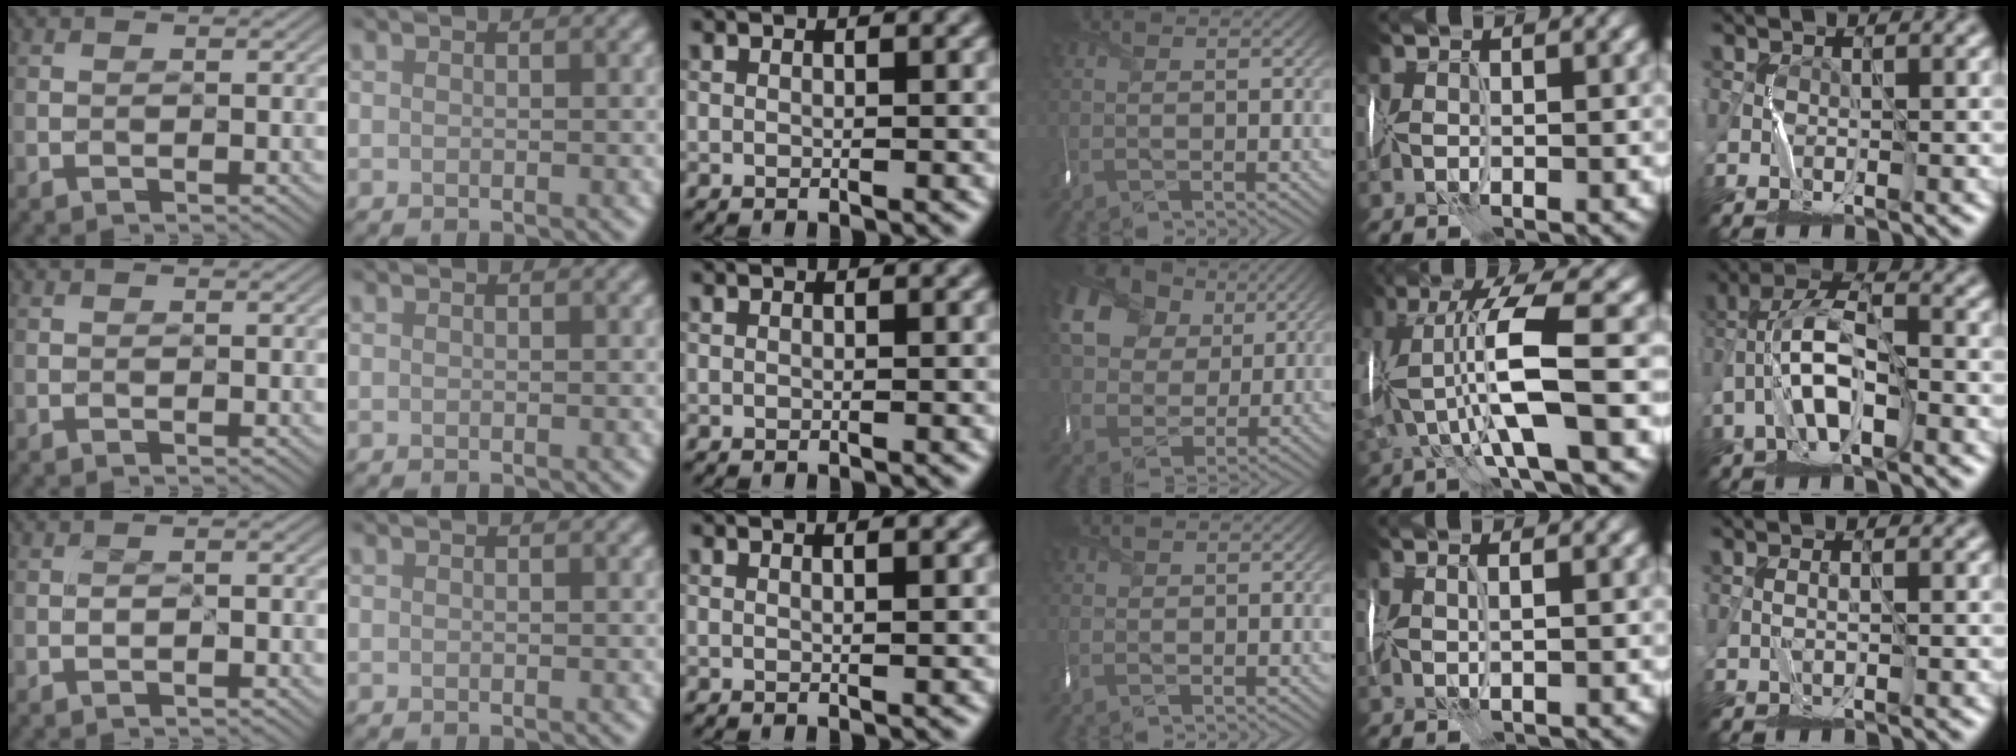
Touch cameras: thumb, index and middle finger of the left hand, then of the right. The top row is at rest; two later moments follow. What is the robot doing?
{"motion": "wrap", "object": "ribbon"}